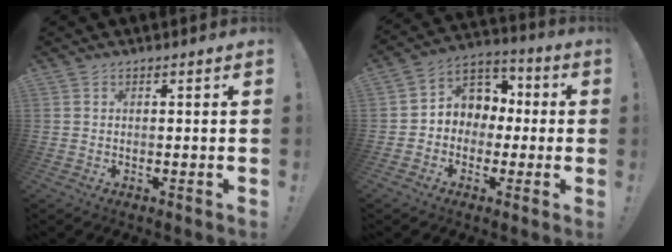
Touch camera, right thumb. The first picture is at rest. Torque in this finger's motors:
{"motor_torque": [1.50, 1.42, 0.88, -0.51, 0.00]}